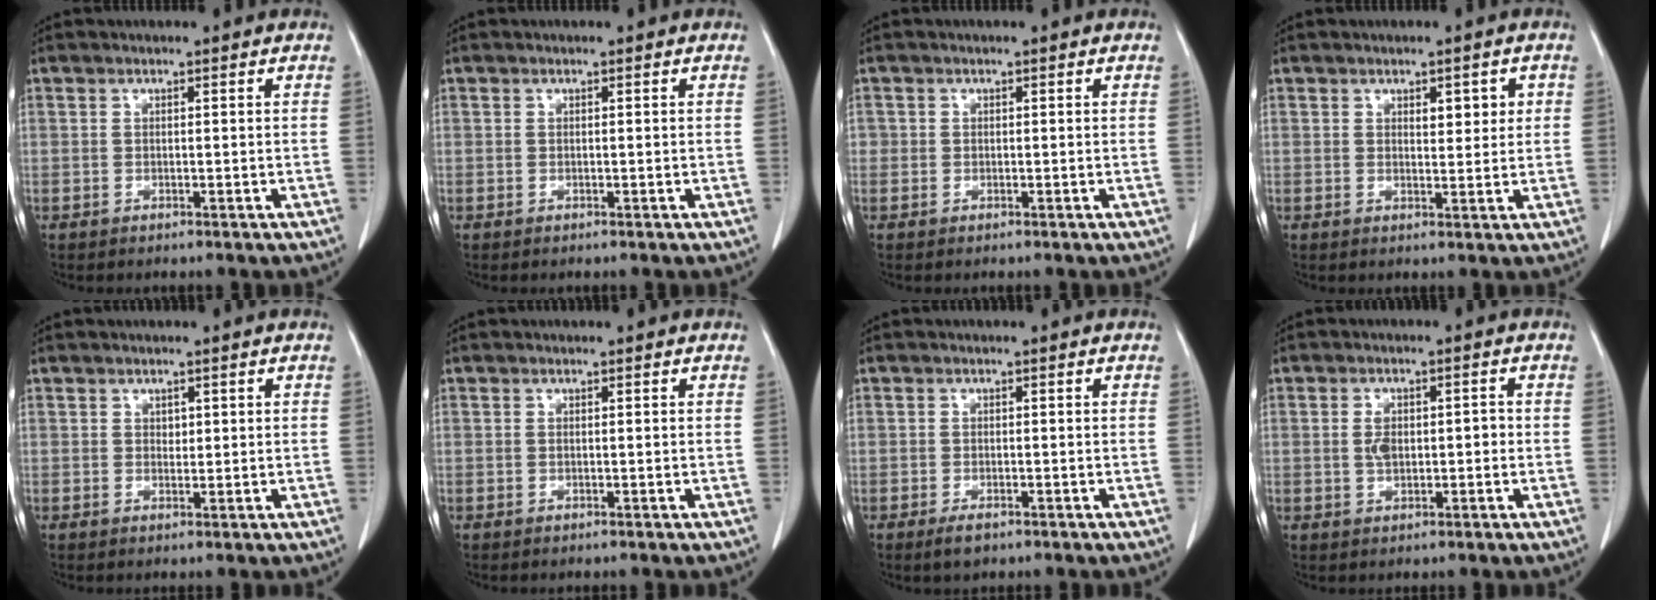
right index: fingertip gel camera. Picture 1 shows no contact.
{"total": 0.0}
{"total": 0.8, "force": [0.0, 0.8, 0.0], "torque": [0.010, 0.005, -0.003]}
{"total": 3.1, "force": [1.1, 1.5, 2.5], "torque": [-0.033, 0.004, 0.017]}
{"total": 1.0, "force": [0.4, 0.7, 0.6], "torque": [-0.005, -0.002, 0.006]}
{"total": 0.0}
{"total": 2.1, "force": [-1.4, 1.0, 1.2], "torque": [-0.025, -0.002, -0.019]}
{"total": 3.8, "force": [-0.2, 2.2, 3.1], "torque": [-0.059, 0.012, -0.002]}